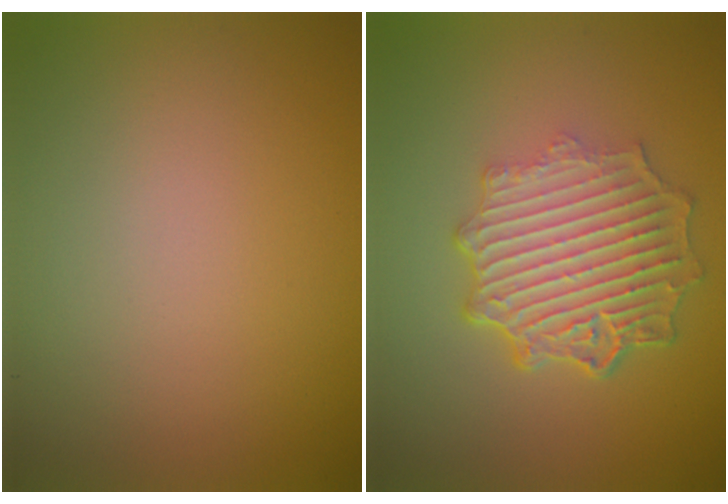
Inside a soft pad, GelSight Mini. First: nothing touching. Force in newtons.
{"total": 7.0, "press": 5.2, "slide": 4.6}